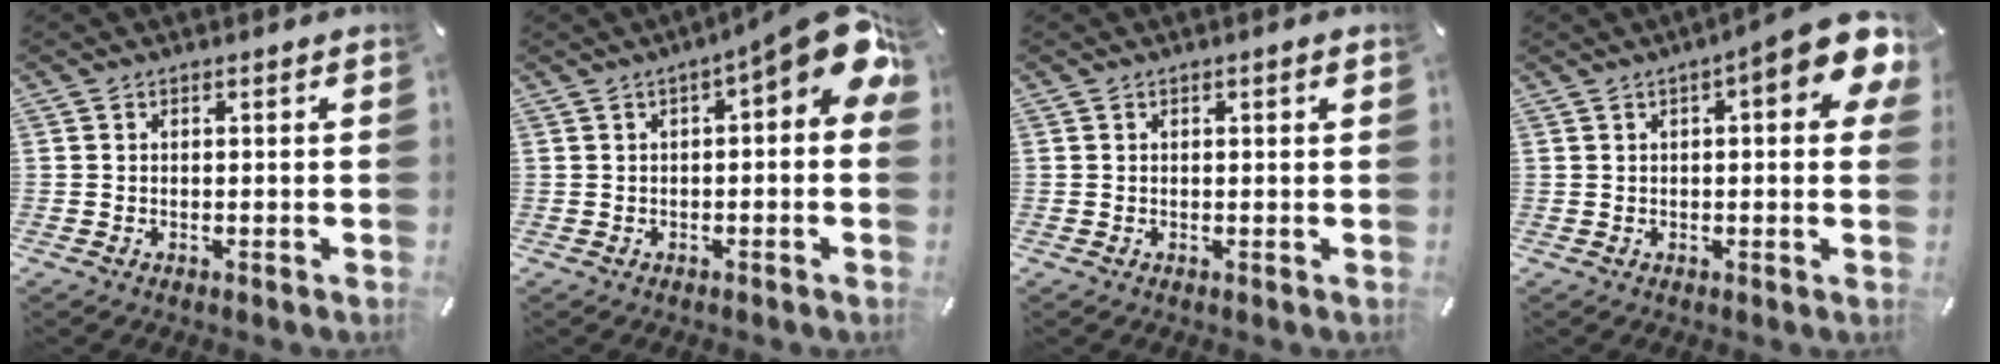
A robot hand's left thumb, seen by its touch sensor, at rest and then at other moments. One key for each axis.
{"total": 10.6, "fx": 3.6, "fy": 3.1, "fz": 9.5, "tx": -0.117, "ty": -0.039, "tz": 0.059}
{"total": 0.9, "fx": 0.3, "fy": 0.2, "fz": 0.9, "tx": -0.017, "ty": 0.001, "tz": 0.005}
{"total": 11.1, "fx": 5.0, "fy": 3.0, "fz": 9.4, "tx": -0.115, "ty": -0.034, "tz": 0.078}